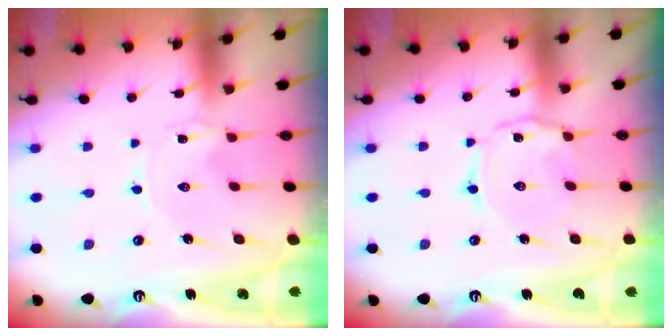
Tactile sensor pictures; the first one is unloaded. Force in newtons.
{"total": 3.4, "press": 3.3, "slide": 0.5}